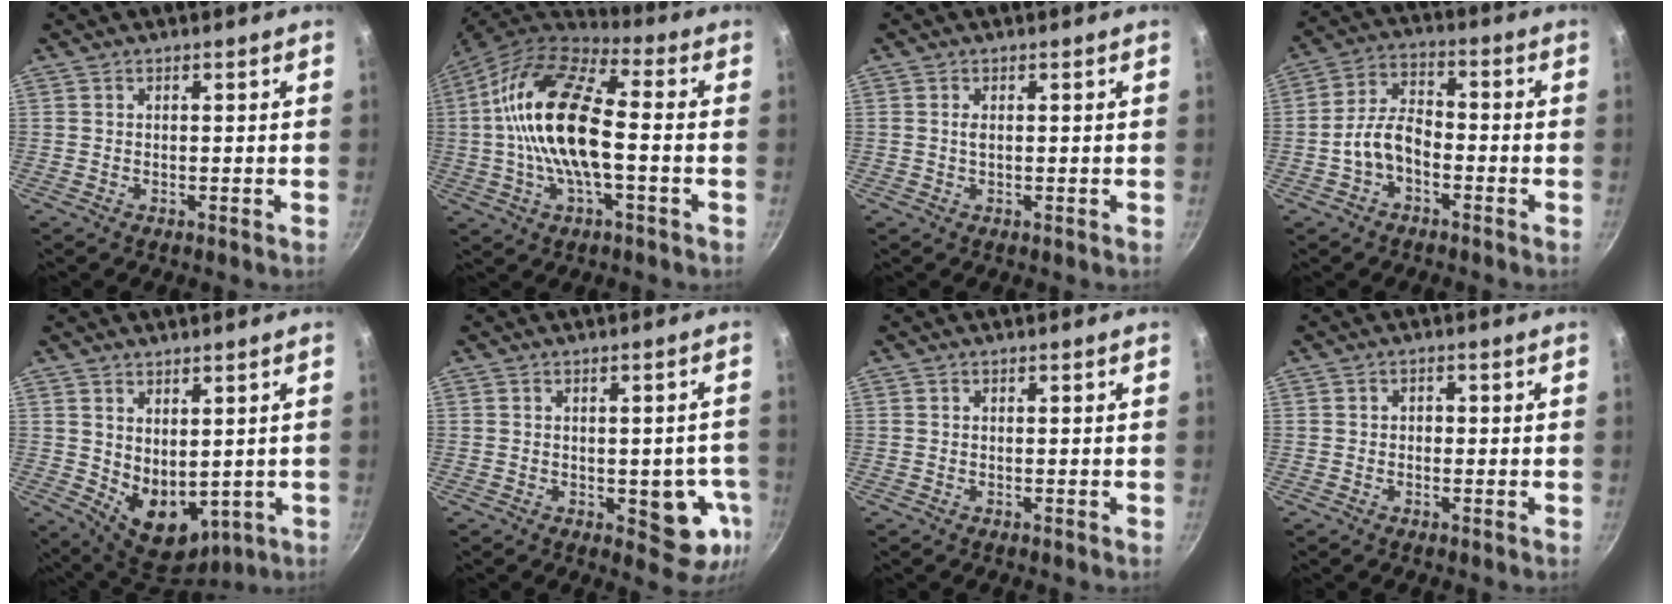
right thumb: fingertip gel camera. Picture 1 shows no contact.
{"total": 19.1, "force": [-0.6, 8.1, 17.3], "torque": [-0.322, 0.035, -0.028]}
{"total": 0.9, "force": [0.1, 0.5, 0.8], "torque": [-0.015, 0.001, 0.002]}
{"total": 7.8, "force": [-2.8, 4.8, 5.5], "torque": [-0.088, 0.043, -0.059]}
{"total": 10.3, "force": [1.3, 6.8, 7.6], "torque": [-0.092, -0.034, 0.048]}
{"total": 9.1, "force": [-2.1, 4.7, 7.5], "torque": [-0.041, 0.002, -0.024]}
{"total": 0.0}
{"total": 1.2, "force": [-0.2, 1.0, 0.6], "torque": [-0.007, 0.004, -0.005]}